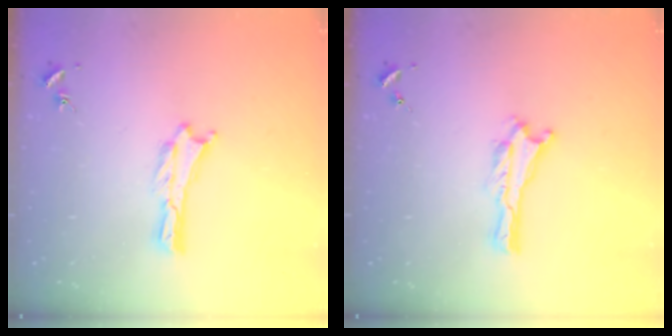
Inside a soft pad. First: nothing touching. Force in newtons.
{"total": 0.0}